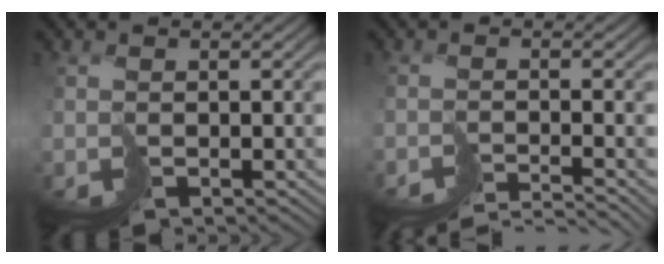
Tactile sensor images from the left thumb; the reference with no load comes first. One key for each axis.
{"total": 5.0, "fx": -4.8, "fy": -0.9, "fz": 1.0, "tx": -0.002, "ty": -0.001, "tz": -0.074}